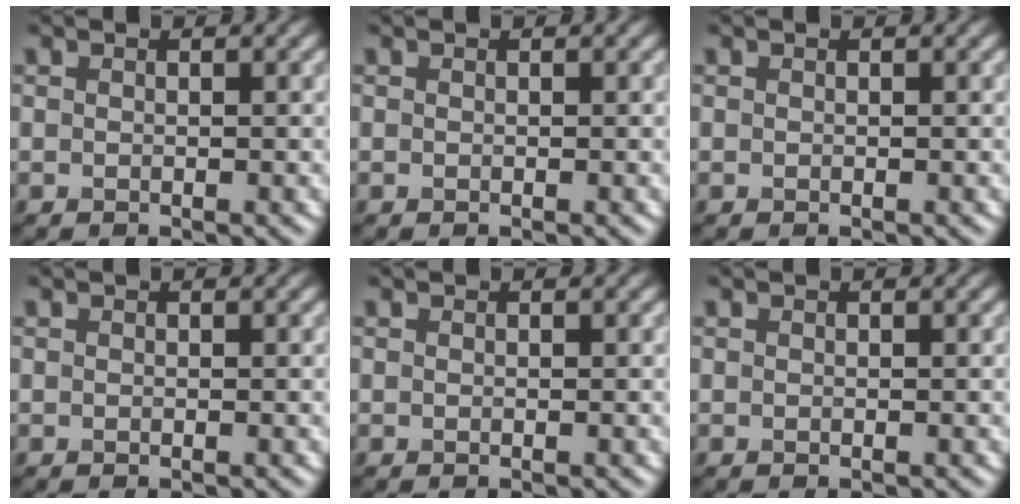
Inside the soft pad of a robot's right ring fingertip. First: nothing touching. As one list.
[{"total": 0.0}, {"total": 0.0}, {"total": 0.0}, {"total": 0.0}, {"total": 0.0}]